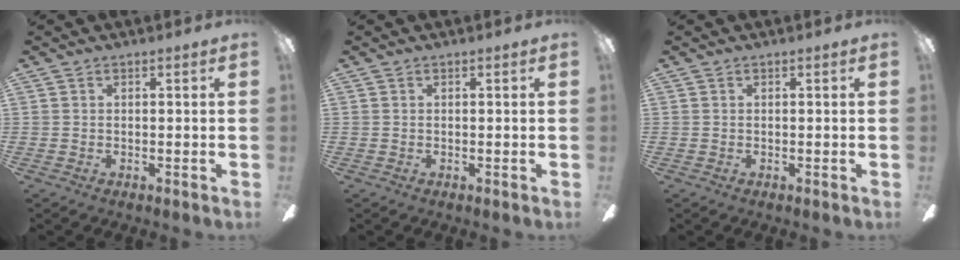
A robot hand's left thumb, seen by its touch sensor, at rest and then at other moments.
{"total": 0.0}
{"total": 0.0}